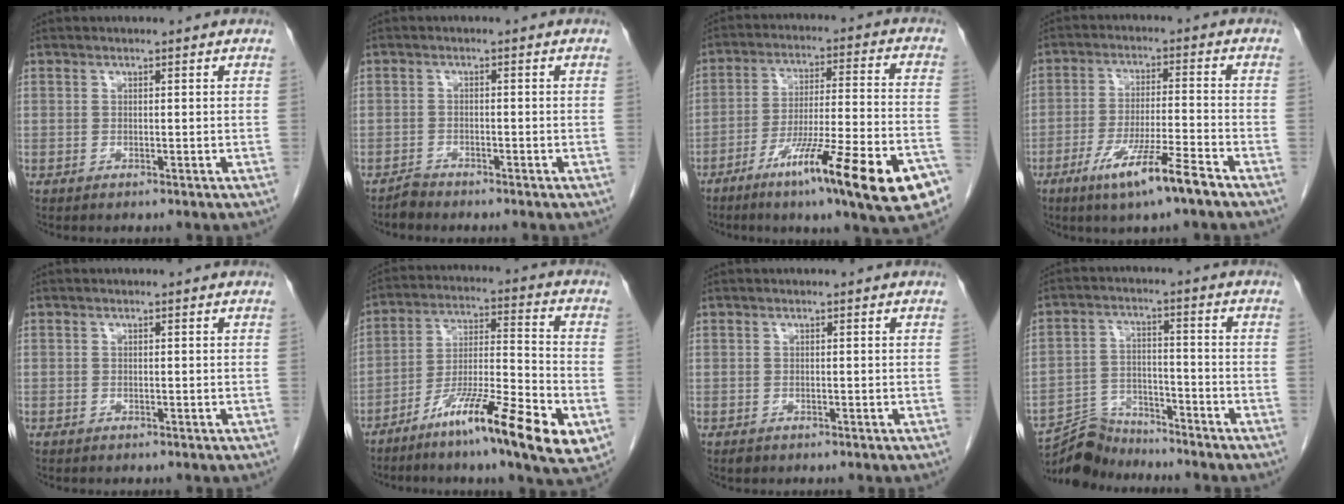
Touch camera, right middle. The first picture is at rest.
{"total": 1.5, "force": [-1.4, 0.3, -0.1], "torque": [0.003, -0.002, -0.026]}
{"total": 20.7, "force": [-11.7, 1.4, 17.0], "torque": [-0.216, -0.022, -0.183]}
{"total": 9.3, "force": [-5.9, -0.1, 7.2], "torque": [-0.133, -0.018, -0.105]}
{"total": 0.0}
{"total": 16.7, "force": [-8.4, 1.5, 14.4], "torque": [-0.236, -0.018, -0.141]}
{"total": 0.6, "force": [-0.5, 0.4, 0.2], "torque": [-0.008, -0.001, -0.007]}
{"total": 7.9, "force": [-7.7, 2.0, 0.2], "torque": [-0.006, 0.007, -0.141]}